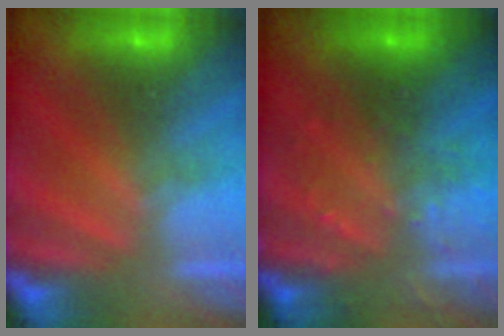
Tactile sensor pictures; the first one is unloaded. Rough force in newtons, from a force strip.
{"total": 3.0}